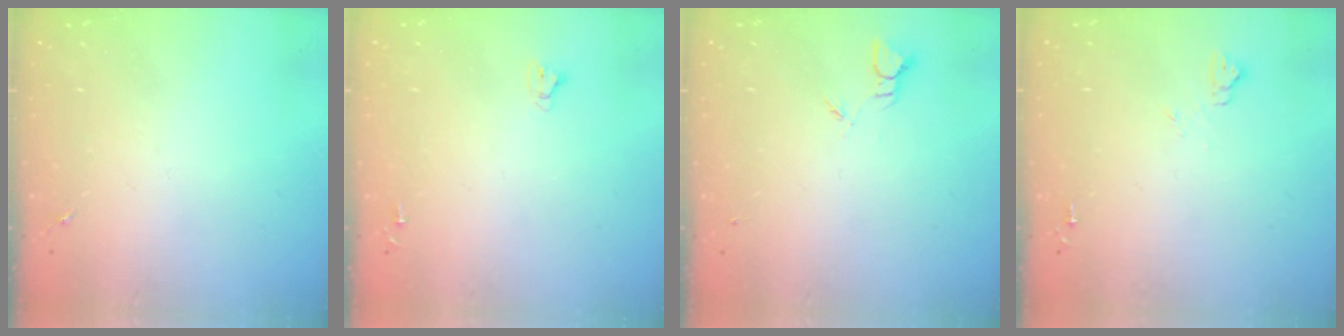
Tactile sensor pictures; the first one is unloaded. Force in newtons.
{"total": 2.0, "press": 2.0, "slide": 0.2}
{"total": 1.8, "press": 1.8, "slide": 0.0}
{"total": 5.4, "press": 5.4, "slide": 0.7}